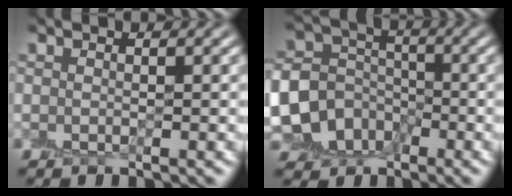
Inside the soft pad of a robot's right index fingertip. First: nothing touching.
{"total": 9.3, "force": [-3.2, 8.3, 2.8], "torque": [-0.060, -0.010, -0.082]}